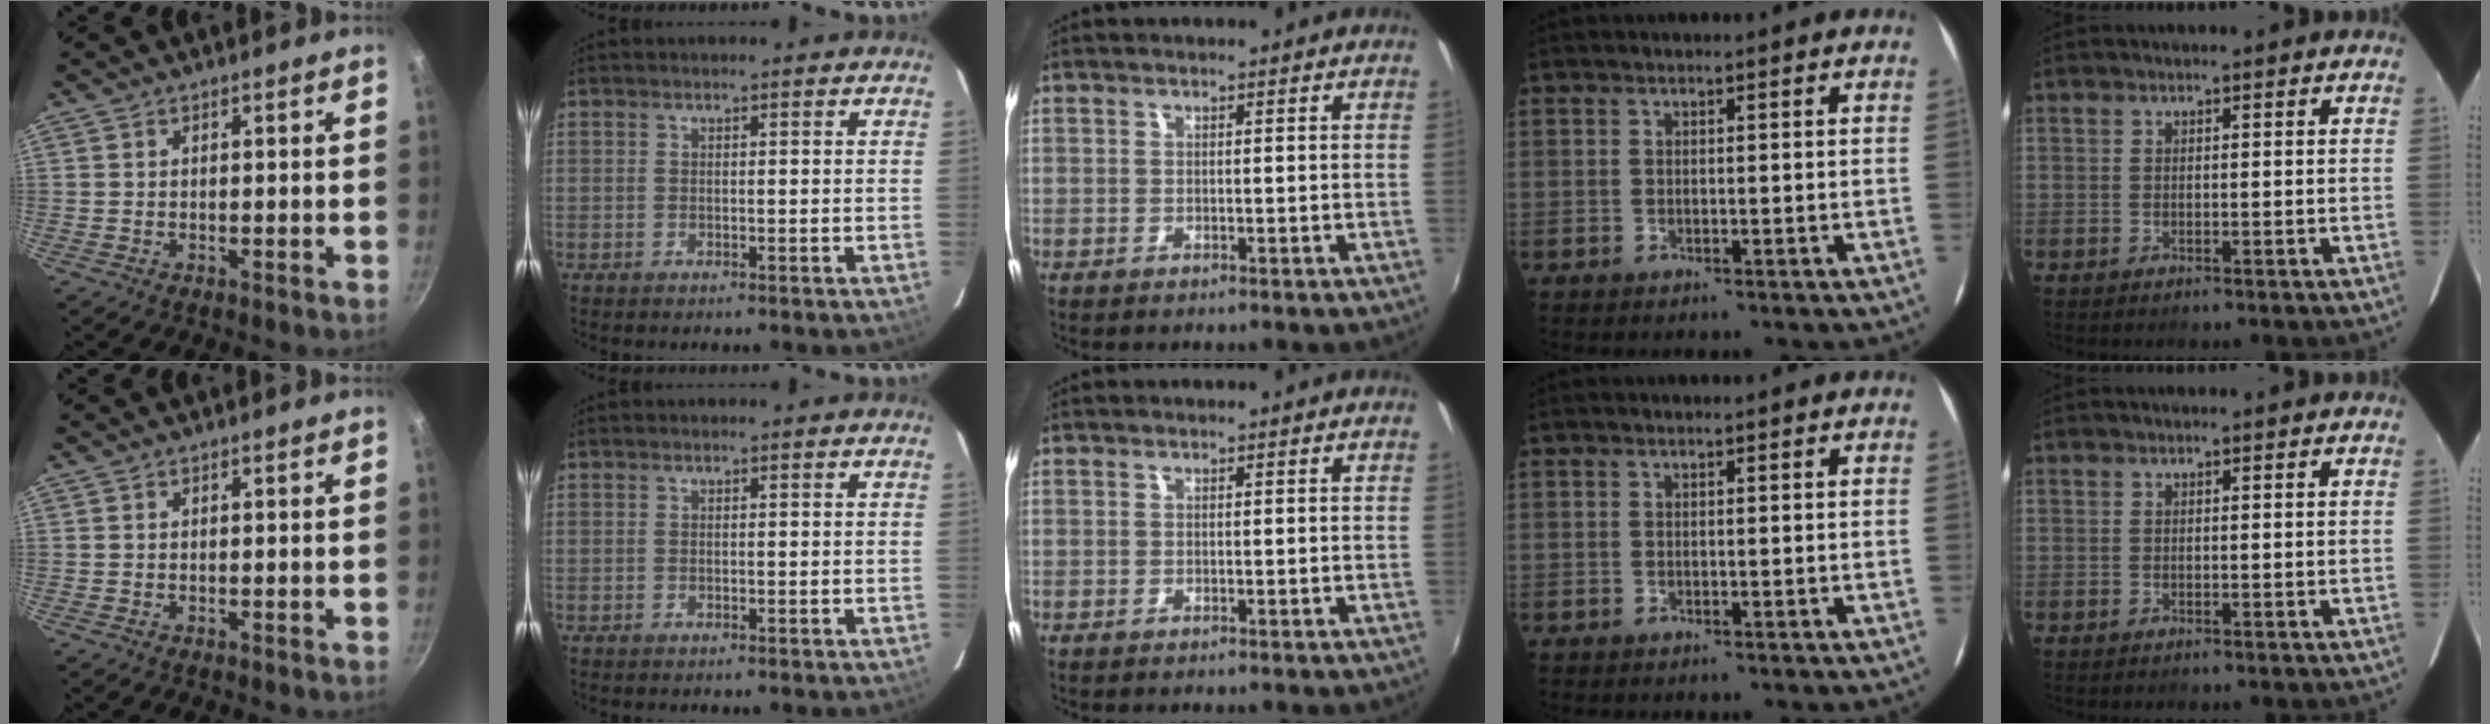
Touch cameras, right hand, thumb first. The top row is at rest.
{}